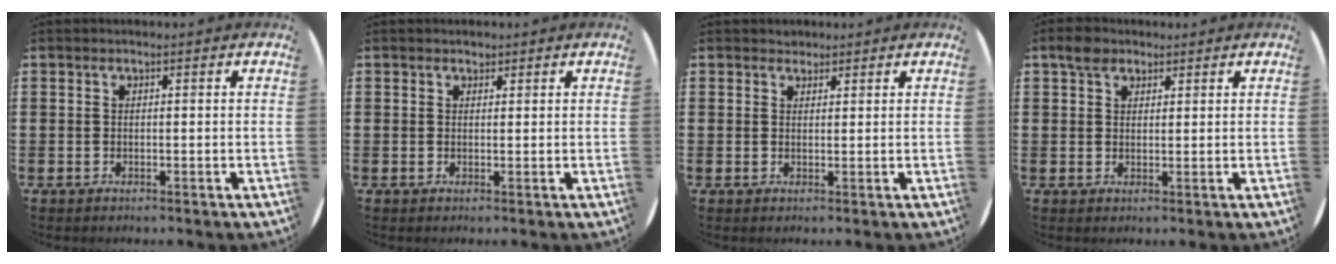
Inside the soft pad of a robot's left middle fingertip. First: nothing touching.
{"total": 0.8, "force": [0.7, 0.3, 0.0], "torque": [0.007, -0.002, 0.012]}
{"total": 0.8, "force": [0.8, 0.3, -0.1], "torque": [0.009, -0.001, 0.014]}
{"total": 2.9, "force": [2.2, 1.6, 0.9], "torque": [-0.007, 0.000, 0.038]}